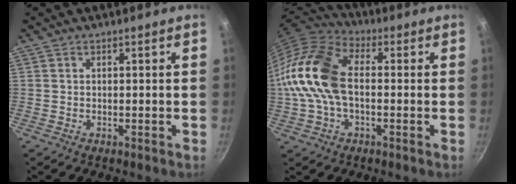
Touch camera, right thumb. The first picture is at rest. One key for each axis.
{"total": 15.9, "fx": -0.2, "fy": 9.9, "fz": 12.4, "tx": -0.233, "ty": 0.035, "tz": -0.022}